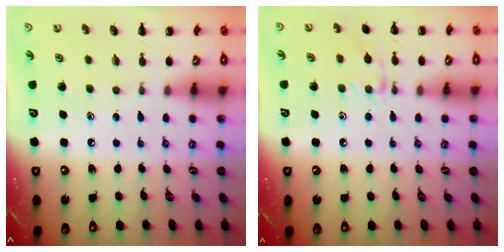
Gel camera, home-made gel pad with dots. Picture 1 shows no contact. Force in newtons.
{"total": 8.0, "press": 7.9, "slide": 1.4}